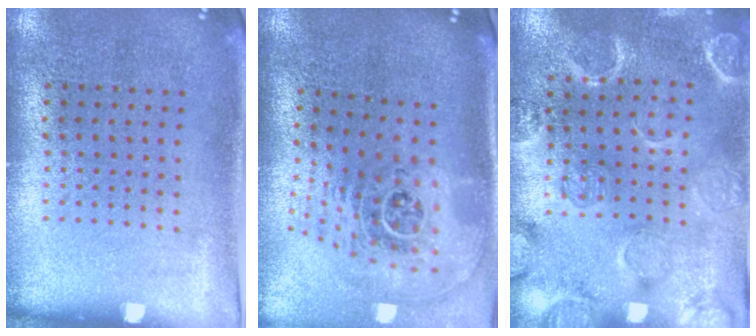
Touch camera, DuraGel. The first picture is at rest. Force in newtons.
{"total": 2.7, "press": 1.8, "slide": 2.0}
{"total": 2.3, "press": 2.3, "slide": 0.5}